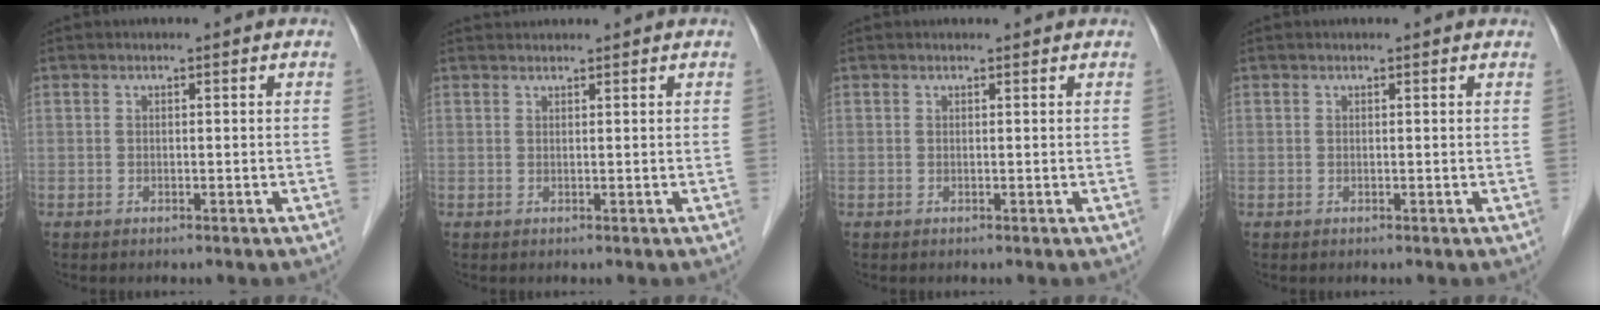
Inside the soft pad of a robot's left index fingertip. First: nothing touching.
{"total": 1.5, "force": [1.5, -0.1, 0.0], "torque": [-0.003, 0.020, 0.033]}
{"total": 0.6, "force": [0.5, 0.2, 0.0], "torque": [-0.007, 0.009, 0.007]}
{"total": 1.1, "force": [1.0, 0.2, 0.3], "torque": [-0.010, 0.008, 0.009]}